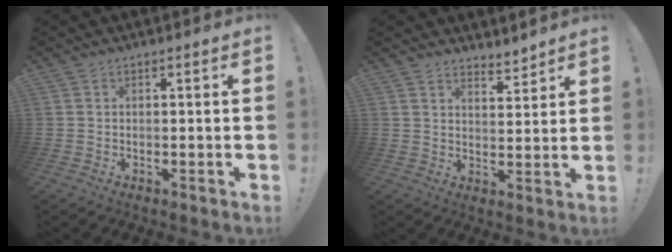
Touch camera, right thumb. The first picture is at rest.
{"total": 5.0, "force": [4.7, 1.2, 1.3], "torque": [-0.009, -0.039, 0.083]}